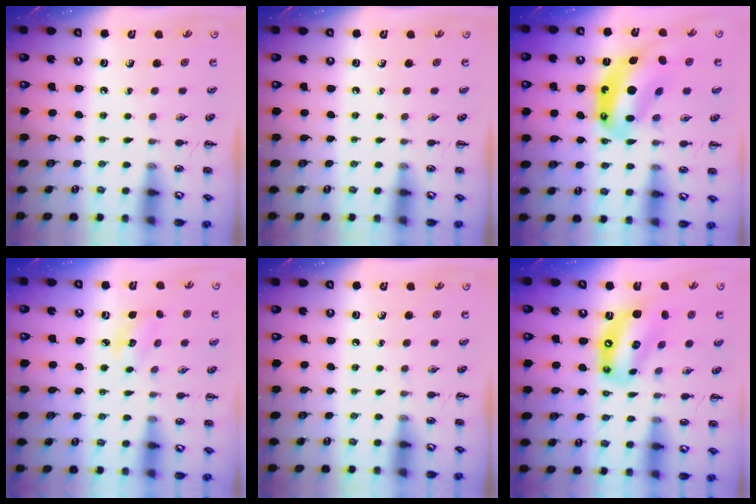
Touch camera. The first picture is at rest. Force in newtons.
{"total": 0.0}
{"total": 14.5, "press": 13.9, "slide": 4.1}
{"total": 4.0, "press": 3.9, "slide": 0.9}
{"total": 0.0}
{"total": 13.6, "press": 13.1, "slide": 3.7}